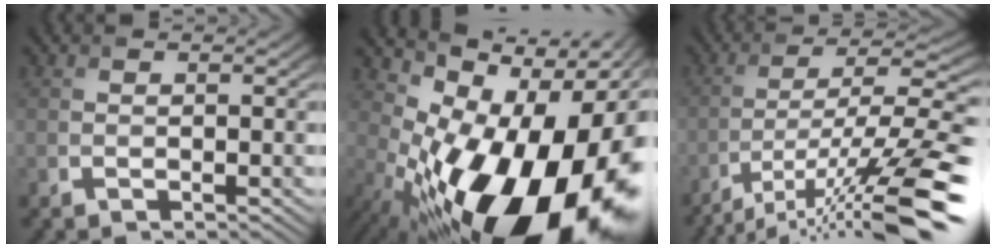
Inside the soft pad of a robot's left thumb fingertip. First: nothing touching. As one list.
[{"total": 19.9, "force": [-4.9, 11.0, 15.8], "torque": [-0.232, -0.025, -0.068]}, {"total": 15.1, "force": [-9.1, 3.5, 11.5], "torque": [-0.205, 0.003, -0.151]}]